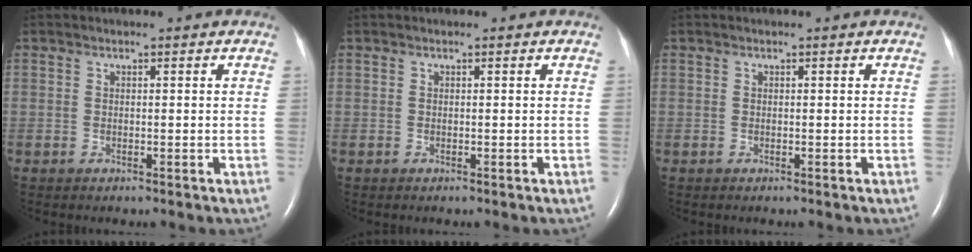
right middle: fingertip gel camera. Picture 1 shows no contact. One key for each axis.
{"total": 0.0}
{"total": 0.0}